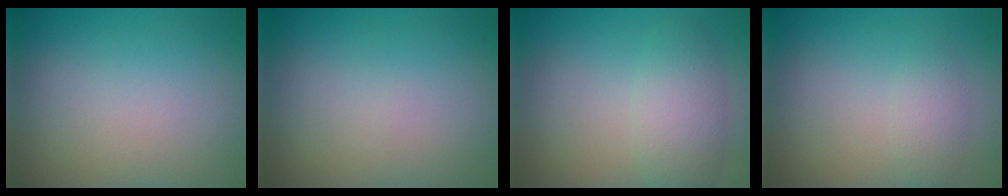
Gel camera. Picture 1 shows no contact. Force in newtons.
{"total": 0.0}
{"total": 3.4, "press": 3.4, "slide": 0.1}
{"total": 1.6, "press": 1.6, "slide": 0.1}